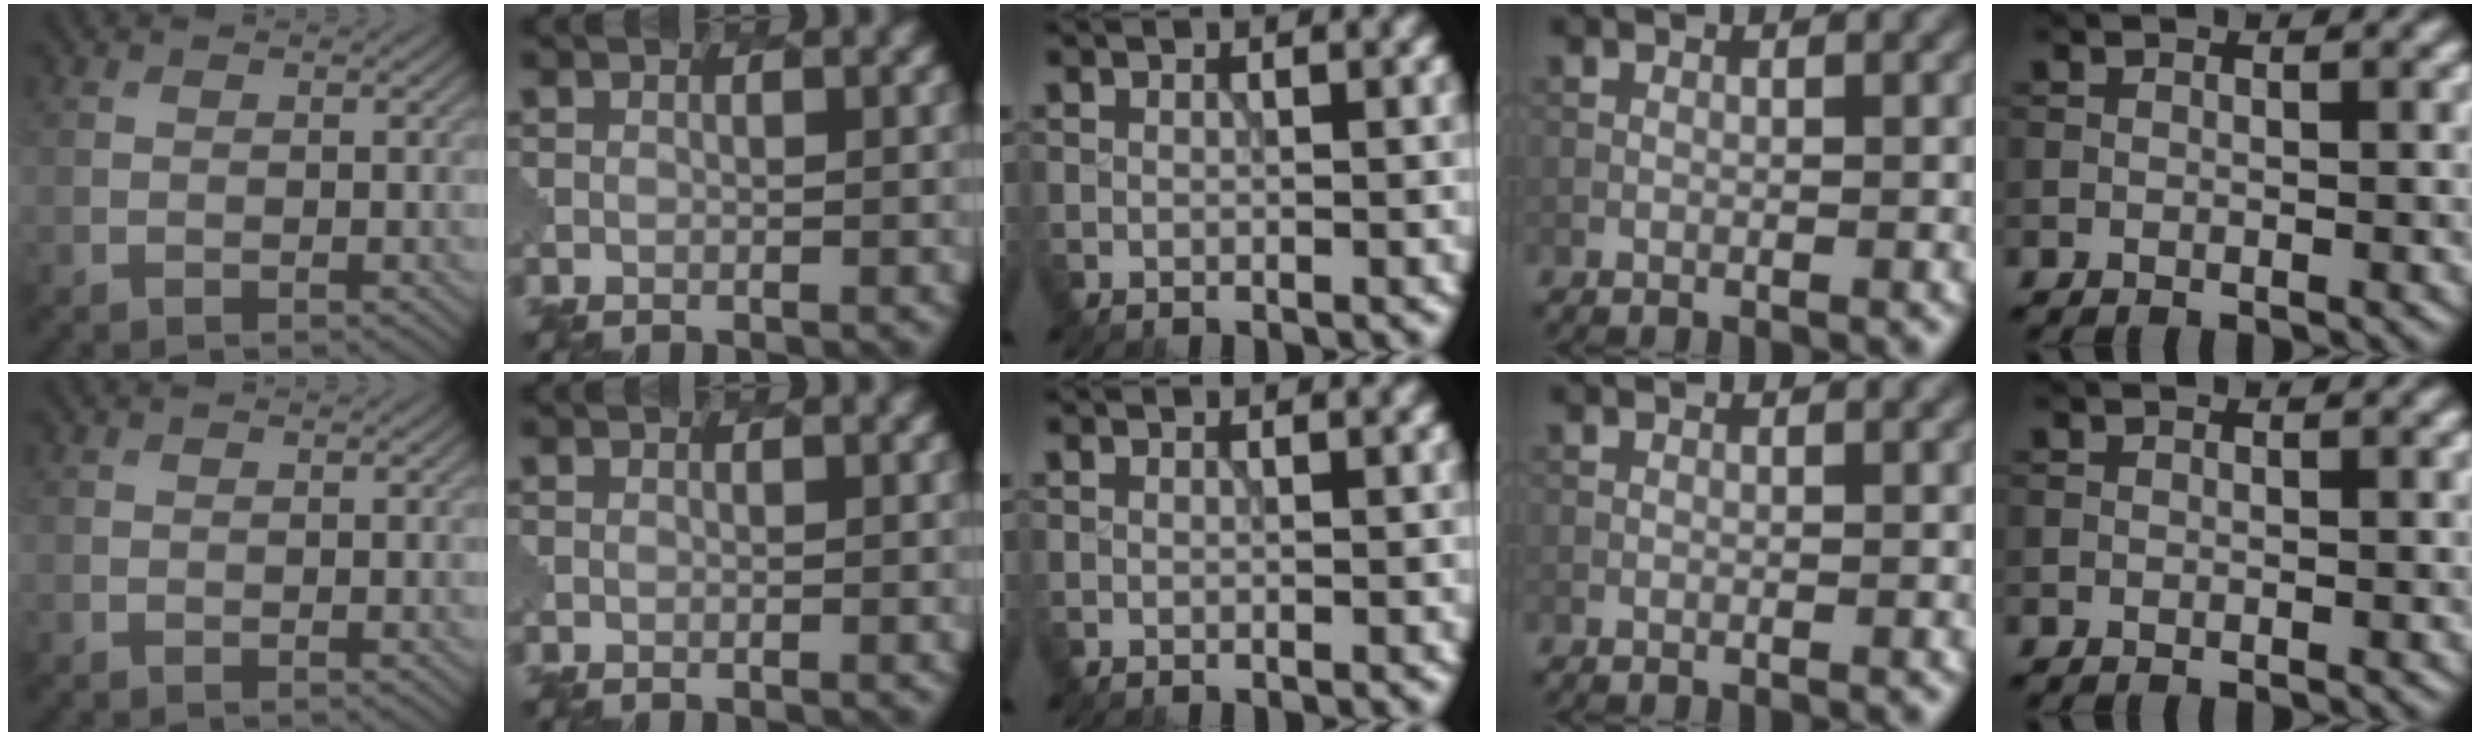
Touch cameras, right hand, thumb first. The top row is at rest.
{}